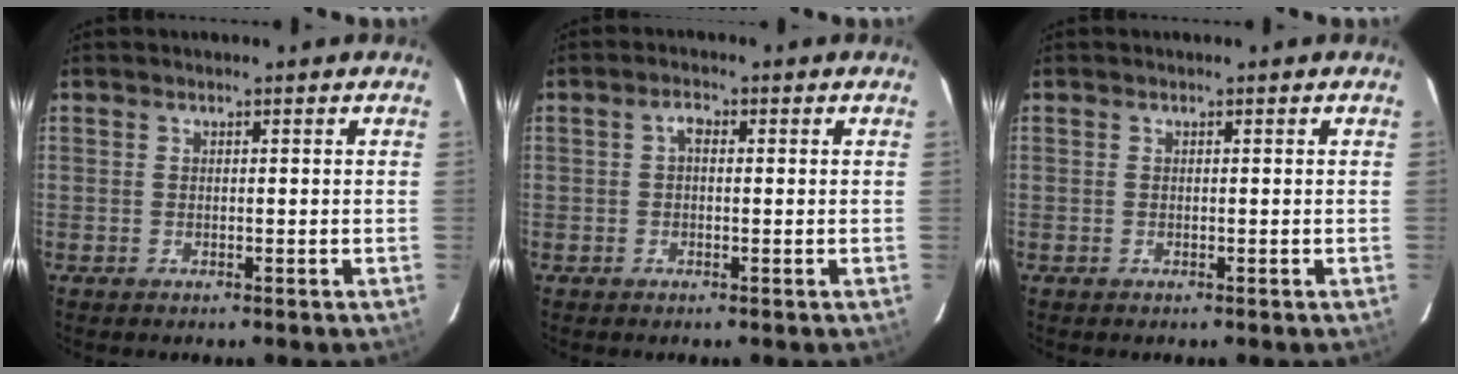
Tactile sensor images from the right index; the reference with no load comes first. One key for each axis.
{"total": 1.5, "fx": 0.1, "fy": 0.6, "fz": 1.3, "tx": -0.026, "ty": 0.007, "tz": -0.001}
{"total": 0.0}